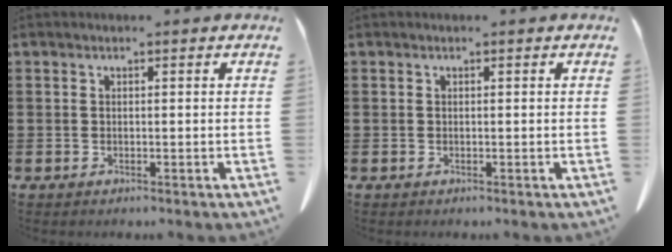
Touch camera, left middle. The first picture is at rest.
{"total": 0.0}